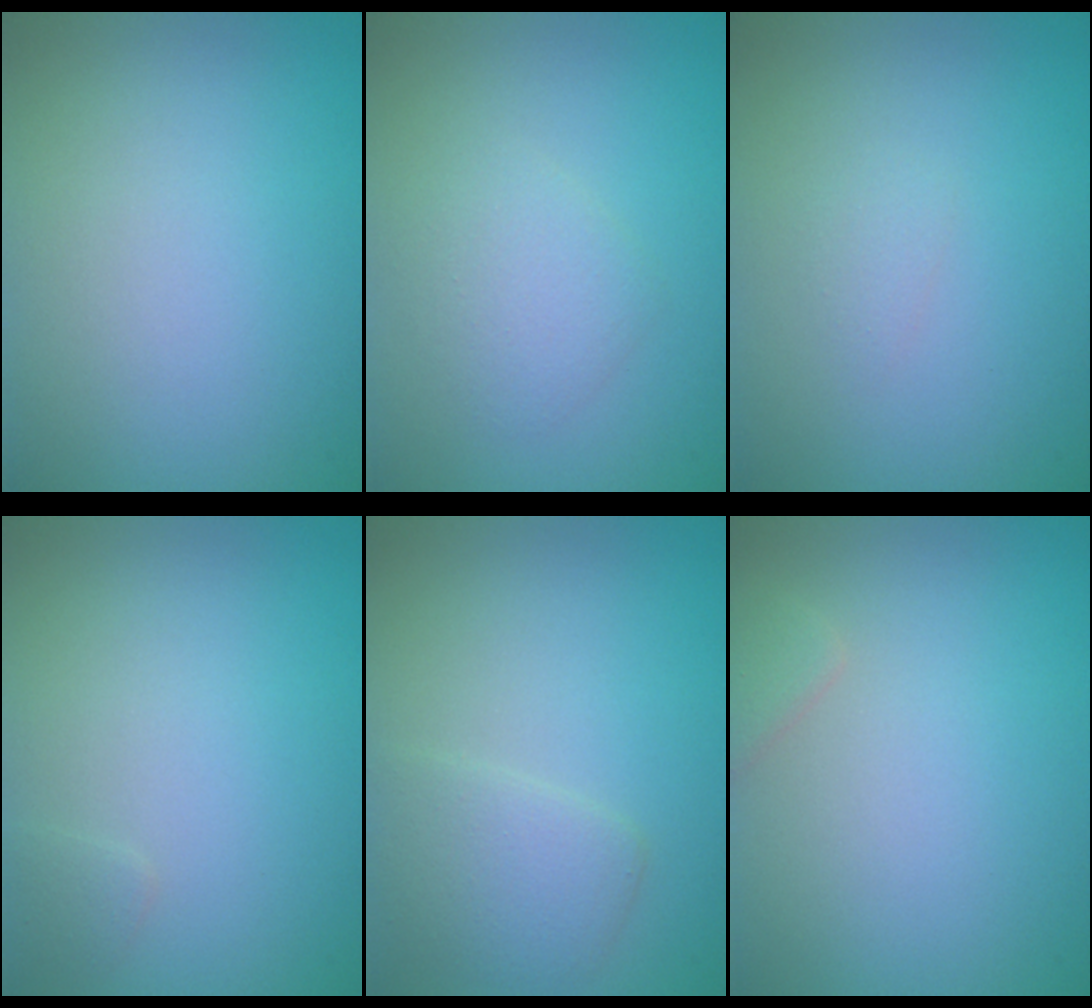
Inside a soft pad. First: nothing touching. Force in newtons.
{"total": 2.1, "press": 2.1, "slide": 0.0}
{"total": 0.6, "press": 0.6, "slide": 0.0}
{"total": 0.6, "press": 0.6, "slide": 0.1}
{"total": 2.6, "press": 2.6, "slide": 0.3}
{"total": 1.2, "press": 1.2, "slide": 0.0}